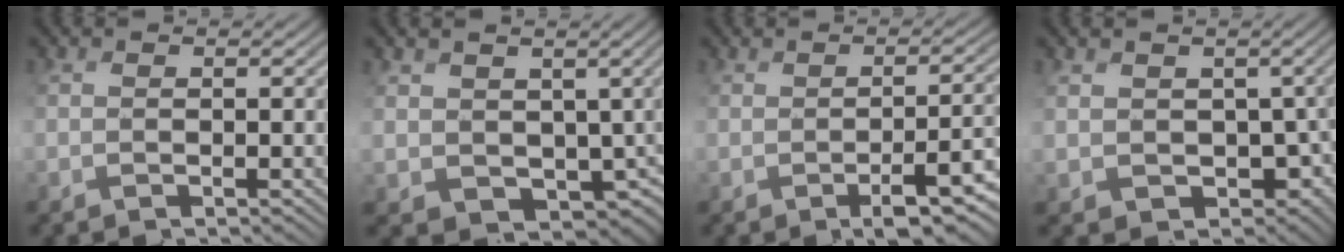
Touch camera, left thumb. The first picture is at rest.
{"total": 4.8, "force": [0.9, 4.5, 1.4], "torque": [-0.050, -0.038, 0.035]}
{"total": 6.2, "force": [-2.5, 1.9, 5.3], "torque": [-0.061, -0.009, -0.031]}
{"total": 3.9, "force": [0.2, 3.6, 1.4], "torque": [-0.043, -0.029, 0.016]}